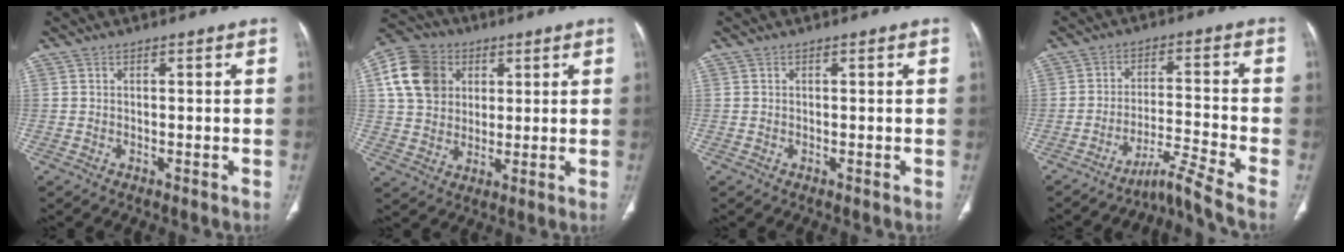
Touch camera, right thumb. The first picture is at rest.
{"total": 13.0, "force": [4.0, 10.7, 6.1], "torque": [-0.104, 0.003, 0.068]}
{"total": 0.0}
{"total": 6.6, "force": [-5.6, -2.8, 2.1], "torque": [-0.064, 0.046, -0.098]}